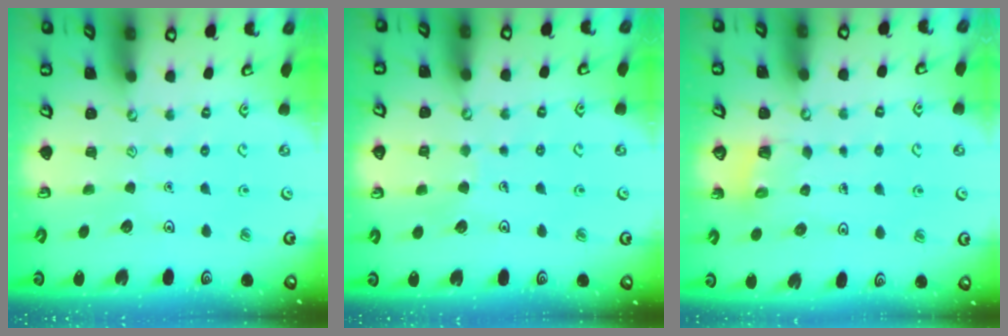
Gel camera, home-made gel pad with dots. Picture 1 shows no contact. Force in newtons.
{"total": 4.1, "press": 4.1, "slide": 0.3}
{"total": 2.6, "press": 2.6, "slide": 0.3}